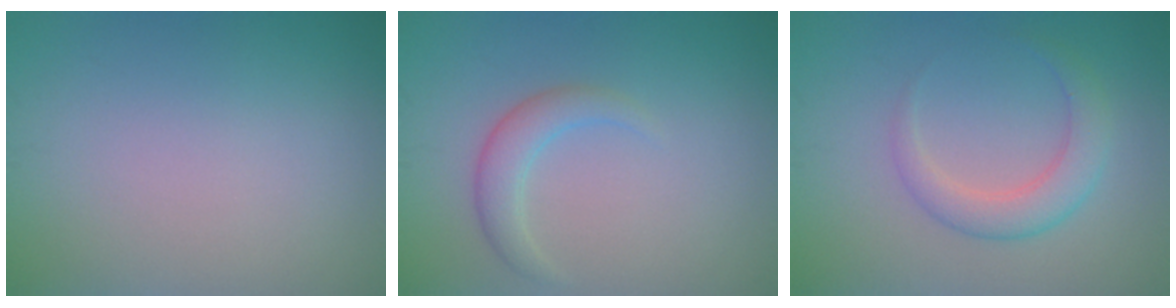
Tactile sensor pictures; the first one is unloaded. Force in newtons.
{"total": 2.4, "press": 2.4, "slide": 0.2}
{"total": 3.2, "press": 3.2, "slide": 0.3}